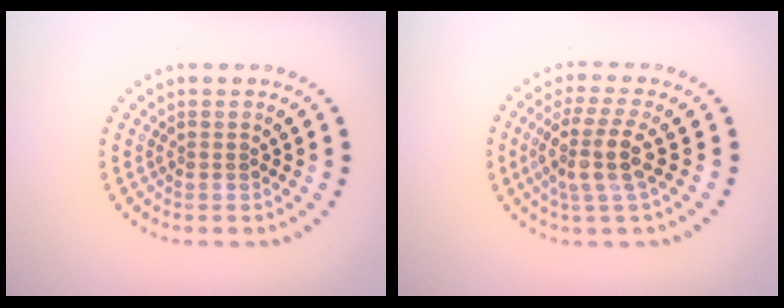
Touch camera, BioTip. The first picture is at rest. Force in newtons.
{"total": 3.9, "press": 3.1, "slide": 2.3}